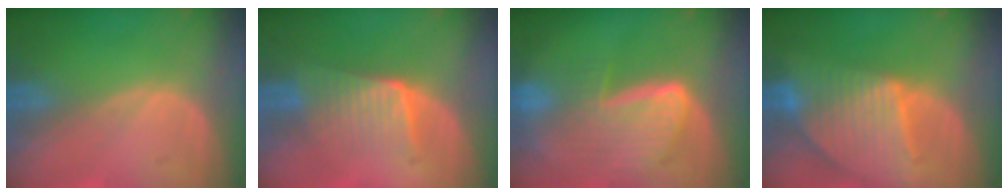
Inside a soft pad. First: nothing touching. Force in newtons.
{"total": 6.8, "press": 6.0, "slide": 3.2}
{"total": 9.4, "press": 8.1, "slide": 4.8}
{"total": 9.5, "press": 8.2, "slide": 4.8}